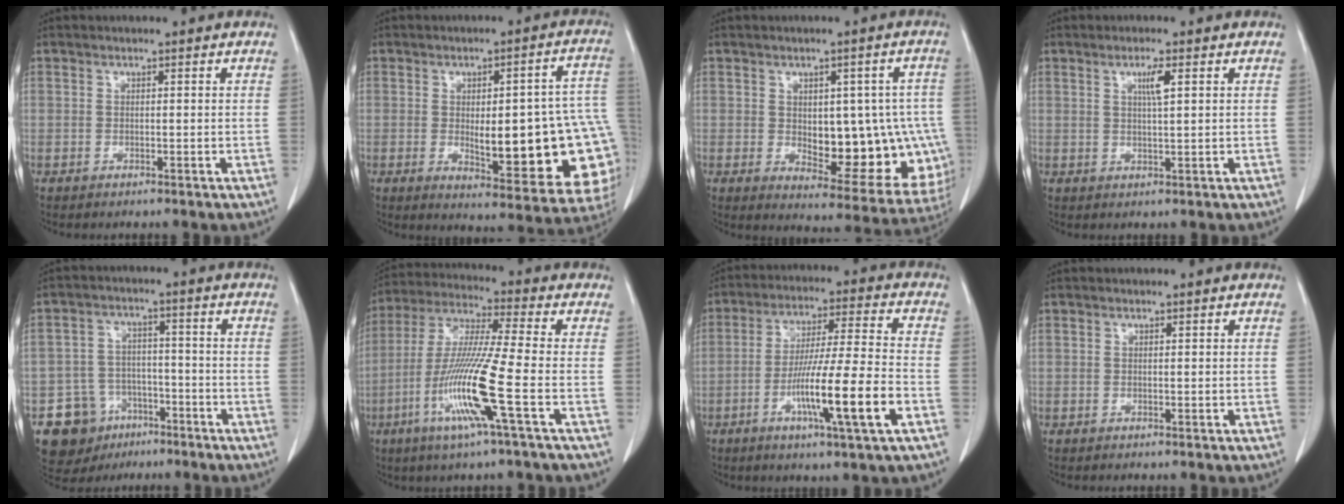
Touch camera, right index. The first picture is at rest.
{"total": 21.2, "force": [-2.5, 5.6, 20.3], "torque": [-0.182, 0.019, -0.007]}
{"total": 16.5, "force": [-1.5, 7.9, 14.4], "torque": [-0.144, 0.014, 0.007]}
{"total": 2.9, "force": [1.1, 0.0, 2.7], "torque": [-0.049, -0.001, 0.019]}
{"total": 9.5, "force": [-5.1, 7.9, 1.7], "torque": [-0.035, 0.024, -0.070]}
{"total": 14.0, "force": [-4.8, -1.0, 13.2], "torque": [-0.270, -0.019, -0.099]}
{"total": 14.2, "force": [-5.0, -0.3, 13.3], "torque": [-0.235, -0.010, -0.089]}
{"total": 0.0}